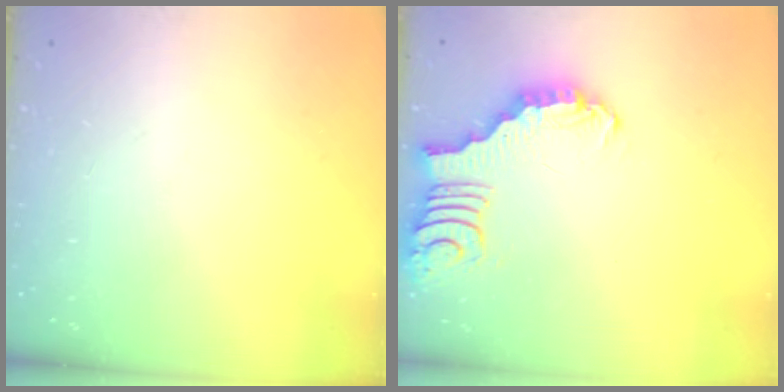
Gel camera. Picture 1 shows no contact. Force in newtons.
{"total": 3.3, "press": 3.3, "slide": 0.4}